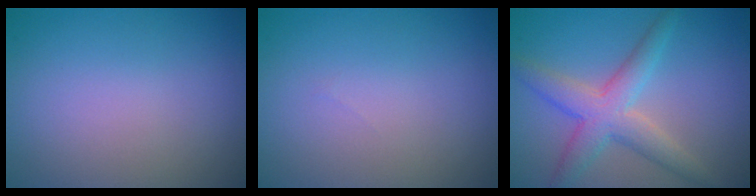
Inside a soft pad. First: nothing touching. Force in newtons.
{"total": 0.0}
{"total": 4.6, "press": 4.6, "slide": 0.2}